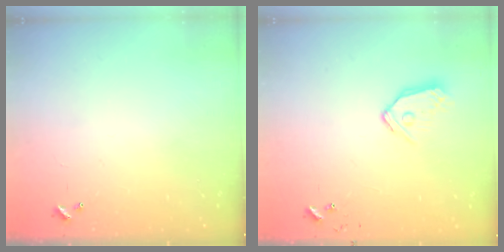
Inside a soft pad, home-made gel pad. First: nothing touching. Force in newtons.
{"total": 10.1, "press": 10.1, "slide": 1.2}